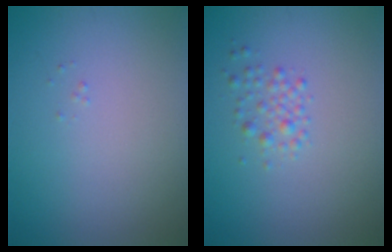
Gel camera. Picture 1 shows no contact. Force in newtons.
{"total": 1.6, "press": 1.6, "slide": 0.0}